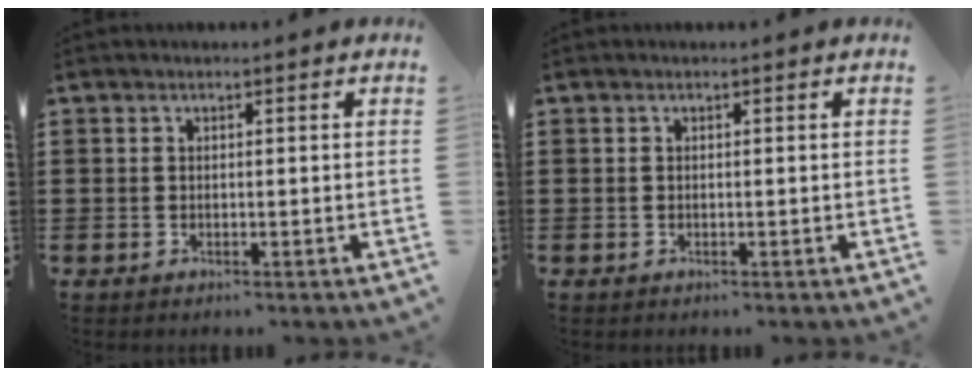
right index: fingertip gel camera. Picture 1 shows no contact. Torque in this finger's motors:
{"motor_torque": [-0.06, -0.28, 0.04, -0.01]}